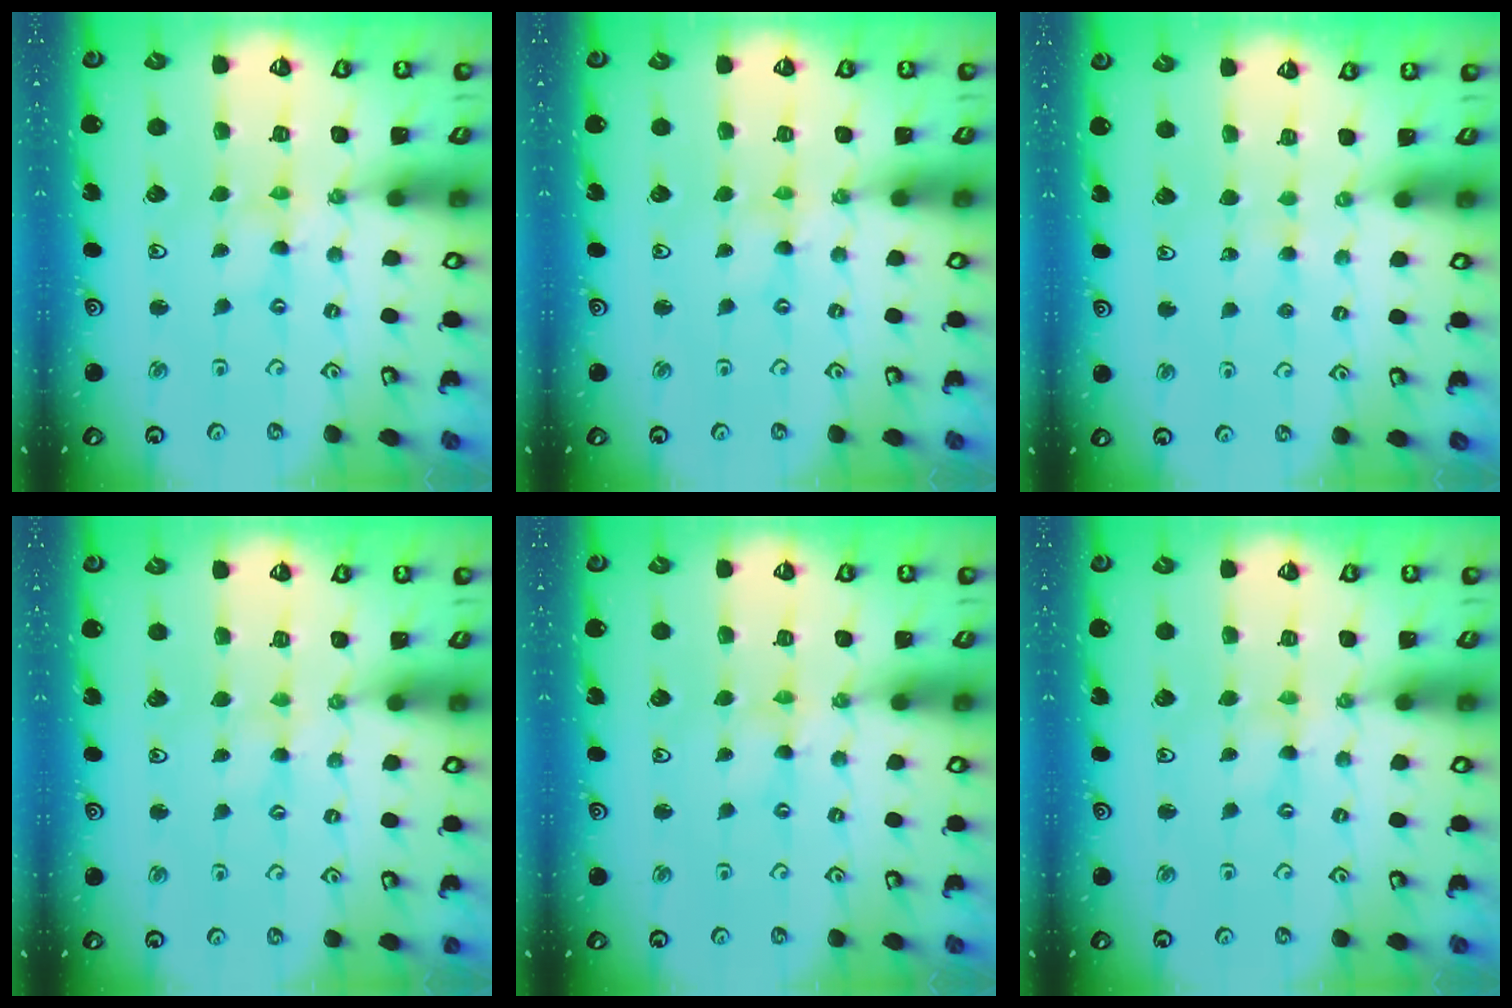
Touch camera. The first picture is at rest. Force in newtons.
{"total": 0.0}
{"total": 2.5, "press": 2.5, "slide": 0.3}
{"total": 0.9, "press": 0.9, "slide": 0.1}
{"total": 0.0}
{"total": 0.0}